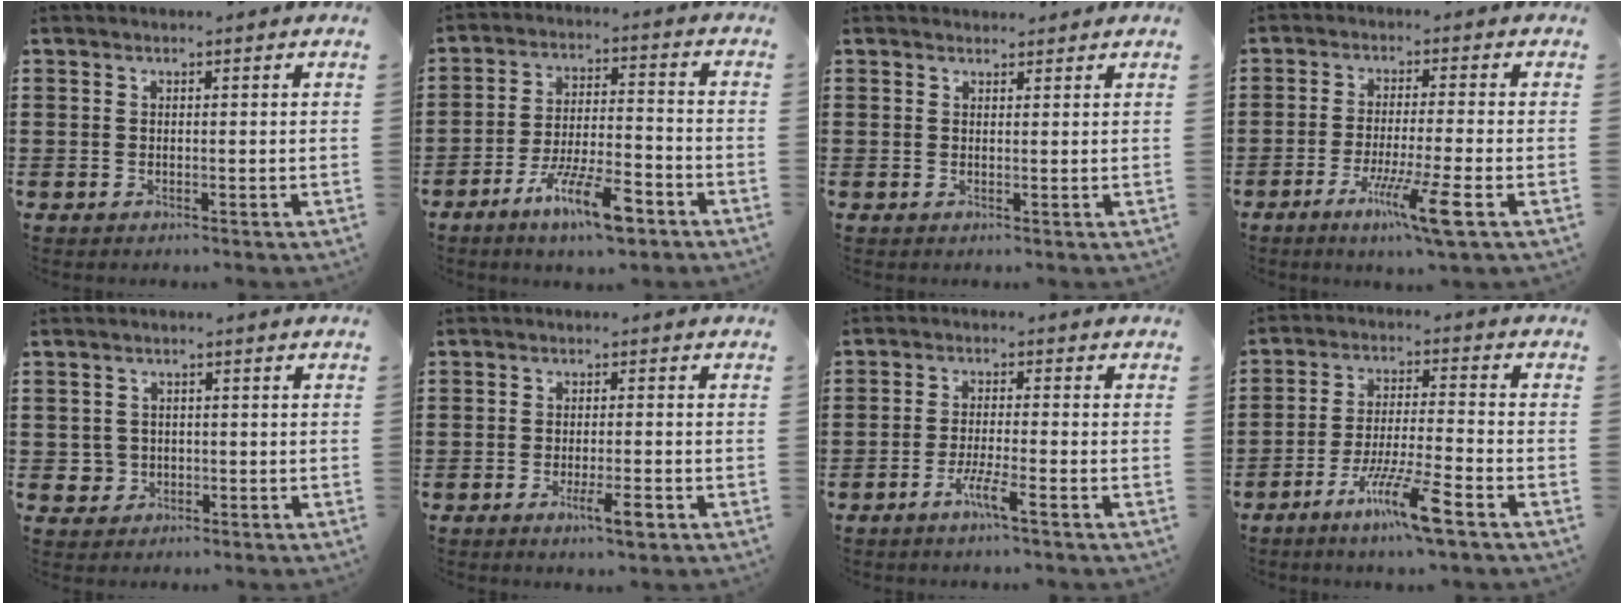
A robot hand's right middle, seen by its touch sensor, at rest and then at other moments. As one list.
[{"total": 10.0, "force": [-6.5, 2.4, 7.3], "torque": [-0.136, 0.005, -0.118]}, {"total": 1.2, "force": [1.1, 0.3, -0.1], "torque": [0.000, 0.002, 0.021]}, {"total": 7.9, "force": [-4.0, 0.3, 6.8], "torque": [-0.119, -0.012, -0.068]}, {"total": 2.0, "force": [-0.4, 2.0, 0.3], "torque": [-0.014, 0.006, -0.011]}, {"total": 3.9, "force": [-1.9, 0.9, 3.3], "torque": [-0.058, -0.004, -0.033]}, {"total": 3.9, "force": [-2.6, 0.1, 3.0], "torque": [-0.057, -0.003, -0.047]}, {"total": 9.4, "force": [-6.0, 0.6, 7.2], "torque": [-0.131, -0.005, -0.109]}]